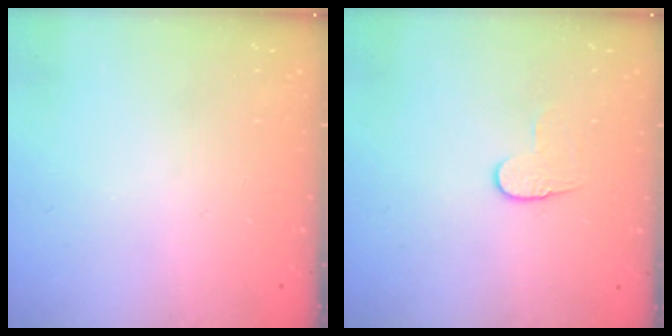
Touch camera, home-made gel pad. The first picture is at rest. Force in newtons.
{"total": 6.1, "press": 6.1, "slide": 0.5}